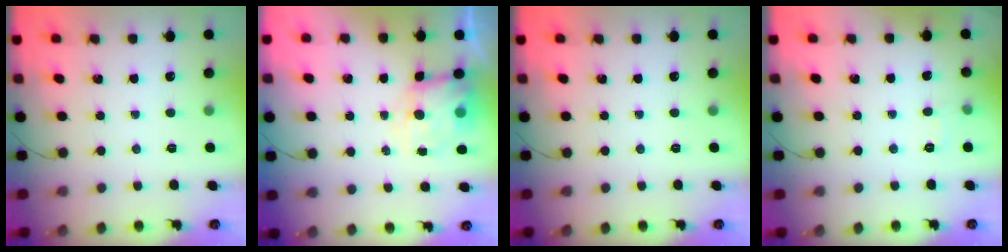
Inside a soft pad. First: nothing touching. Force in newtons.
{"total": 6.9, "press": 6.8, "slide": 1.1}
{"total": 0.0}
{"total": 2.7, "press": 2.2, "slide": 1.6}